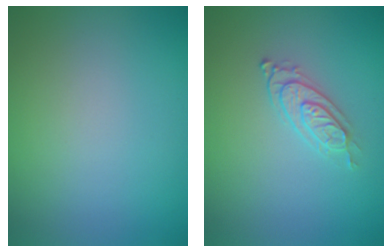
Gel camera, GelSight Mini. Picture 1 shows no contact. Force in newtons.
{"total": 2.3, "press": 2.1, "slide": 0.9}